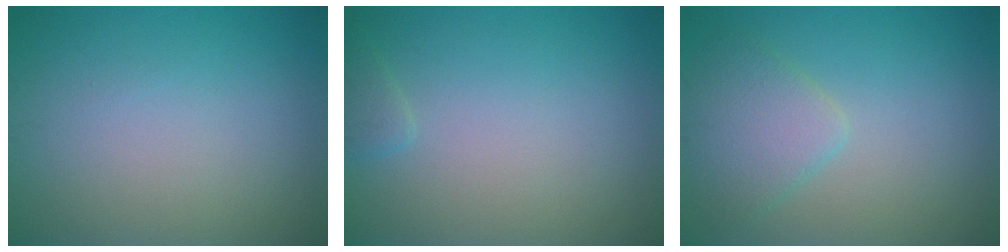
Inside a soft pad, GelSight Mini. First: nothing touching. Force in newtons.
{"total": 0.9, "press": 0.9, "slide": 0.1}
{"total": 3.4, "press": 3.4, "slide": 0.2}